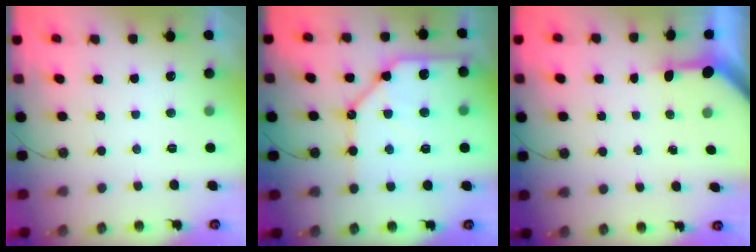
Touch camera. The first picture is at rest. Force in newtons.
{"total": 16.8, "press": 16.7, "slide": 1.9}
{"total": 3.4, "press": 3.4, "slide": 0.3}